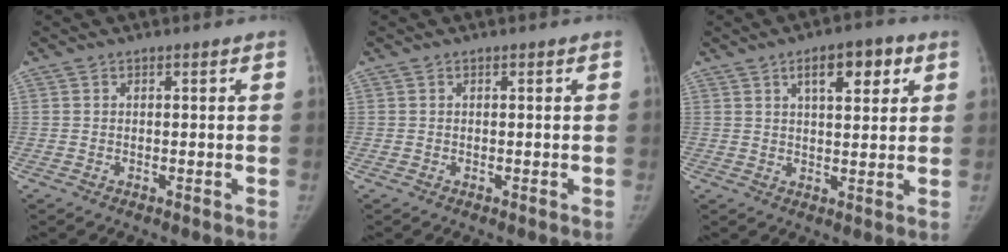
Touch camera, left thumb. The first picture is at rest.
{"total": 0.0}
{"total": 8.2, "force": [3.7, 3.4, 6.5], "torque": [-0.075, -0.007, 0.053]}